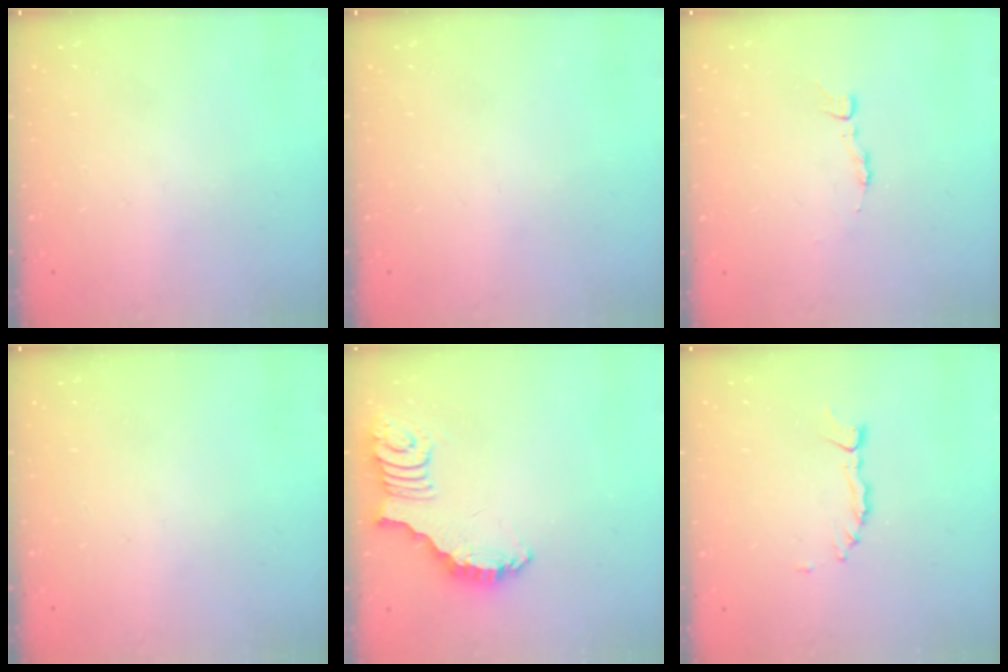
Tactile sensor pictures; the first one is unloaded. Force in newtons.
{"total": 0.0}
{"total": 3.4, "press": 3.3, "slide": 0.3}
{"total": 0.0}
{"total": 2.5, "press": 2.4, "slide": 0.5}
{"total": 0.8, "press": 0.8, "slide": 0.1}